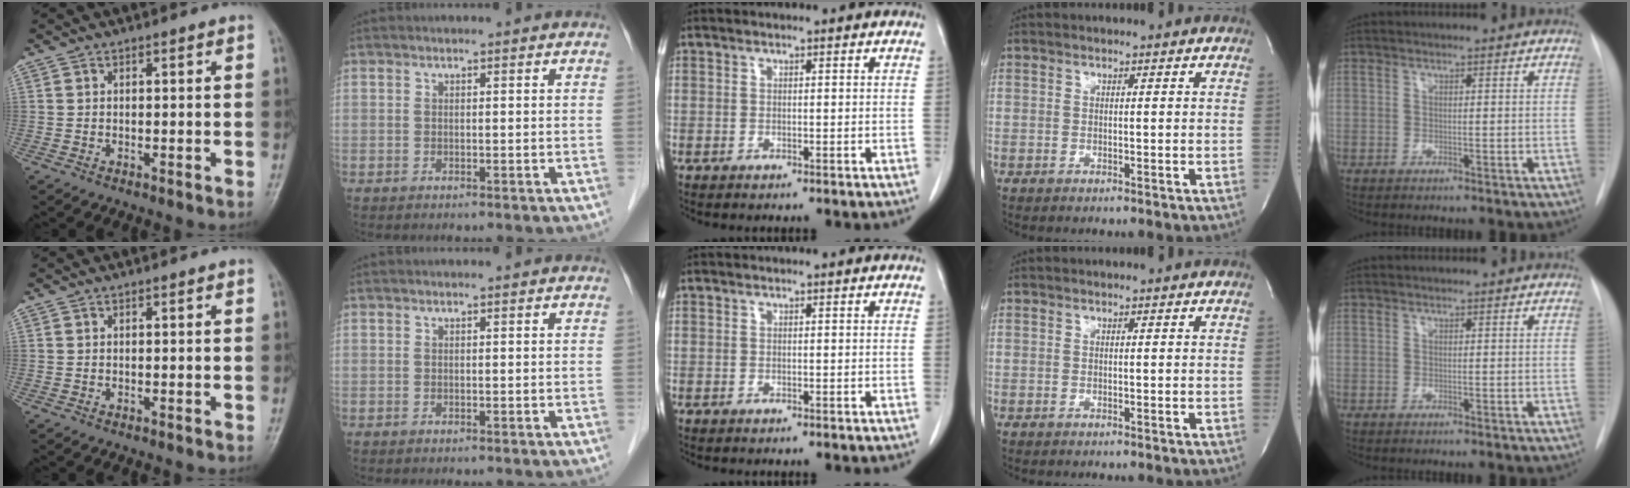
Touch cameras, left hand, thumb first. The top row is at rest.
{}